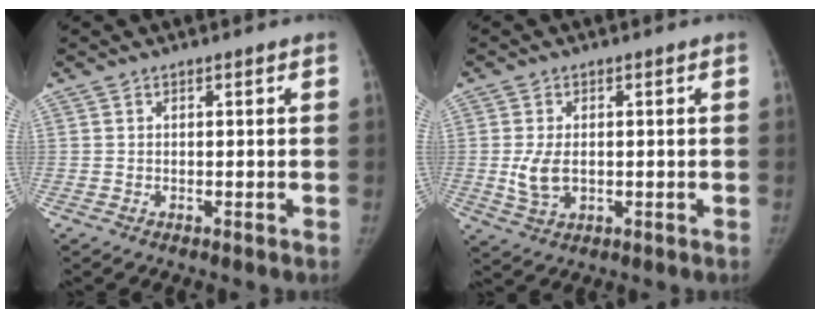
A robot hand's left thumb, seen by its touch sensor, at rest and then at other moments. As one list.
[{"total": 5.4, "force": [-0.2, 3.5, 4.2], "torque": [-0.079, -0.004, 0.003]}]